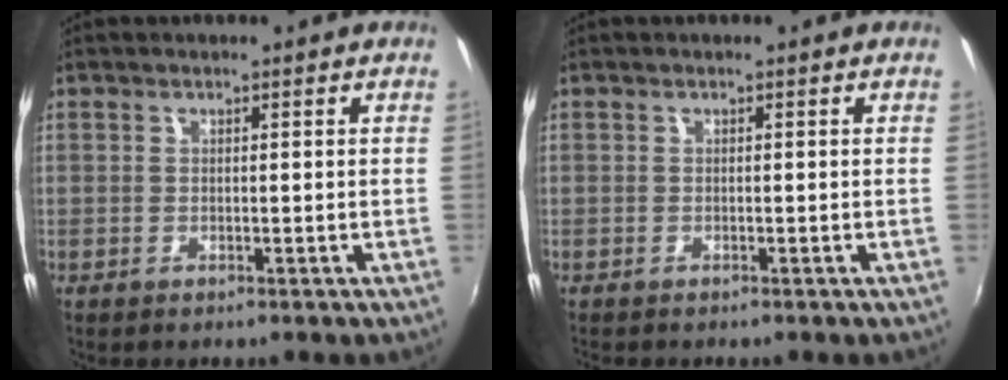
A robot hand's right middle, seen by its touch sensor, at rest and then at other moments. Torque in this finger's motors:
{"motor_torque": [0.14, -0.22, -0.01, 0.00]}